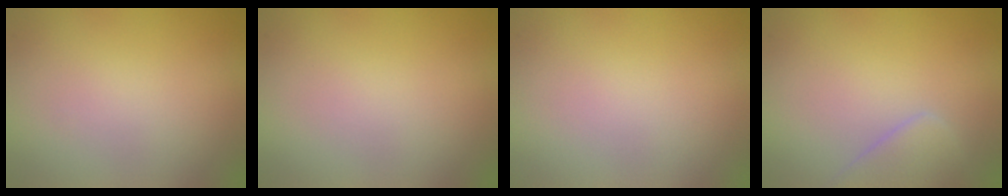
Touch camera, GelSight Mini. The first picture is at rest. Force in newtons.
{"total": 0.0}
{"total": 0.0}
{"total": 2.8, "press": 2.8, "slide": 0.2}